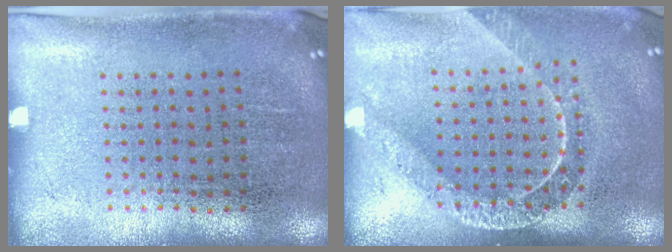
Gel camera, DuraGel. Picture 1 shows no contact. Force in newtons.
{"total": 1.8, "press": 1.5, "slide": 1.0}